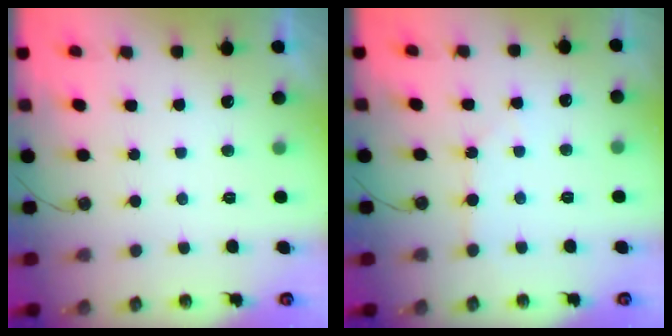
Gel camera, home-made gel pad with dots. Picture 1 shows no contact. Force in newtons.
{"total": 3.5, "press": 3.5, "slide": 0.4}